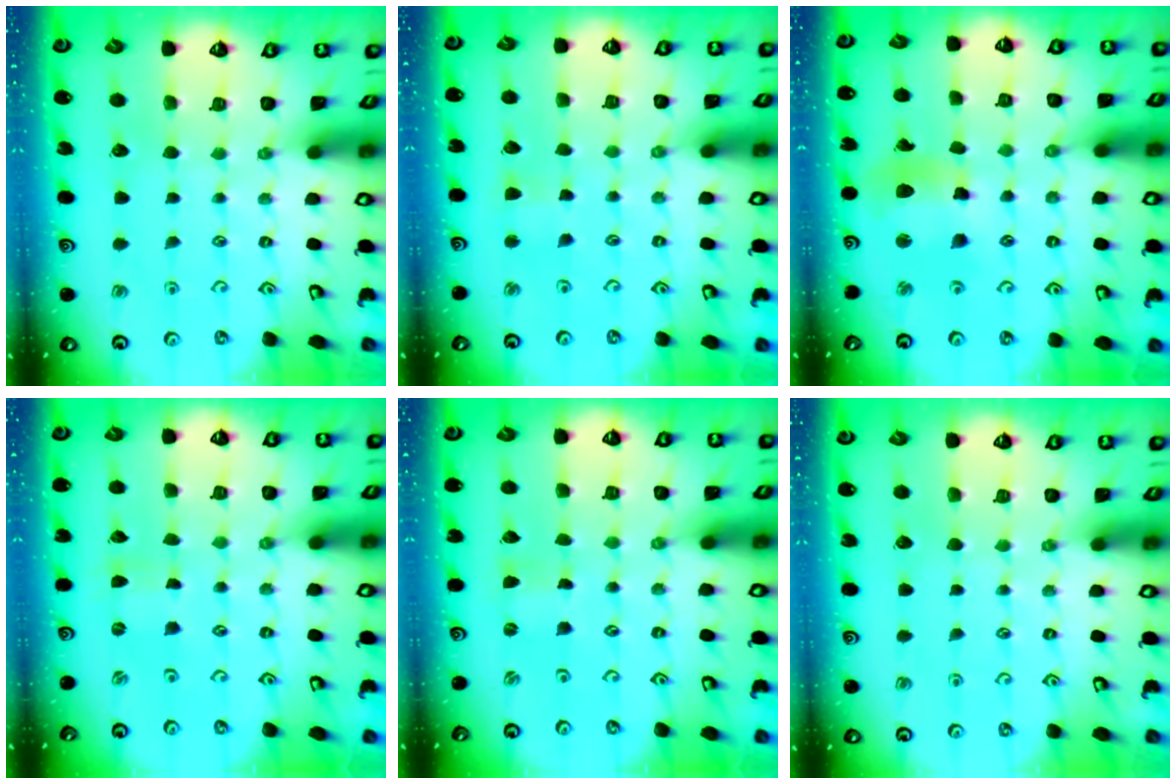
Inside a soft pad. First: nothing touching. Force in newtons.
{"total": 2.4, "press": 2.4, "slide": 0.5}
{"total": 9.9, "press": 9.8, "slide": 1.3}
{"total": 0.0}
{"total": 0.0}
{"total": 0.0}